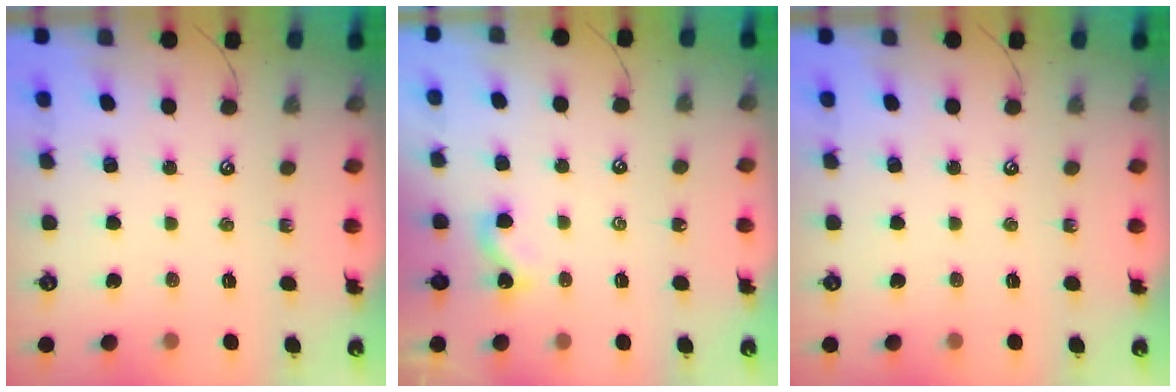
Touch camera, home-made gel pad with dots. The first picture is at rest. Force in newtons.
{"total": 2.0, "press": 2.0, "slide": 0.4}
{"total": 0.0}